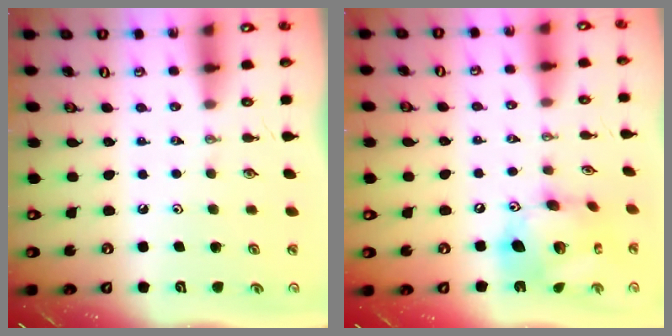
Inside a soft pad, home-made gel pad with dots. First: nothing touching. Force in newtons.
{"total": 17.8, "press": 17.7, "slide": 1.7}